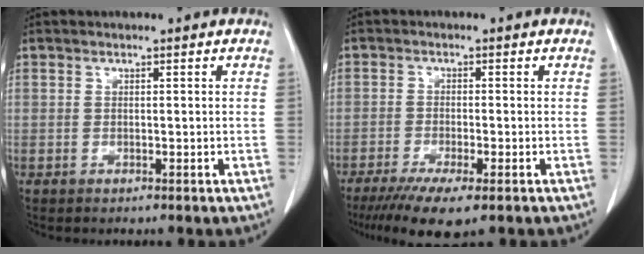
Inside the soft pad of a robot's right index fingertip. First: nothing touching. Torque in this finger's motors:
{"motor_torque": [-0.10, -0.17, 0.04, -0.01]}